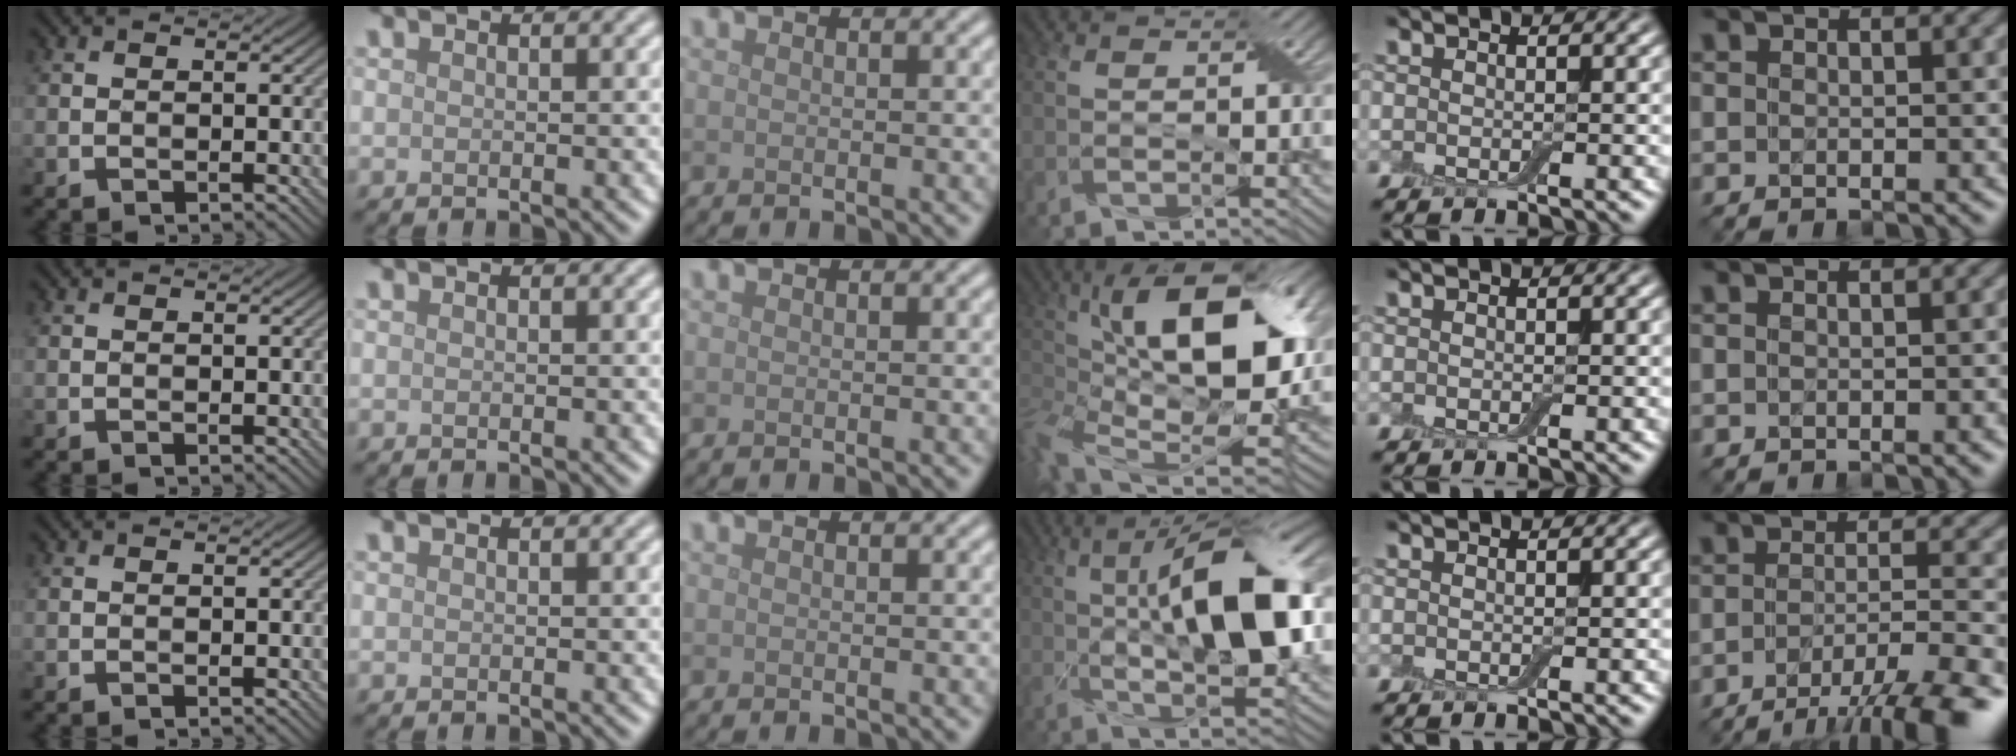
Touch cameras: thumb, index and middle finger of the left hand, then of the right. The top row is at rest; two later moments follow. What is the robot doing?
{"motion": "close", "object": "airpods case & airpods"}